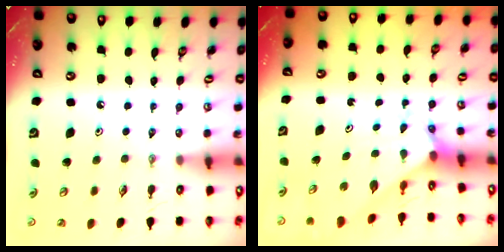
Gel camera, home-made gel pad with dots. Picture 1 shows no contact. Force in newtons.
{"total": 2.1, "press": 2.1, "slide": 0.2}